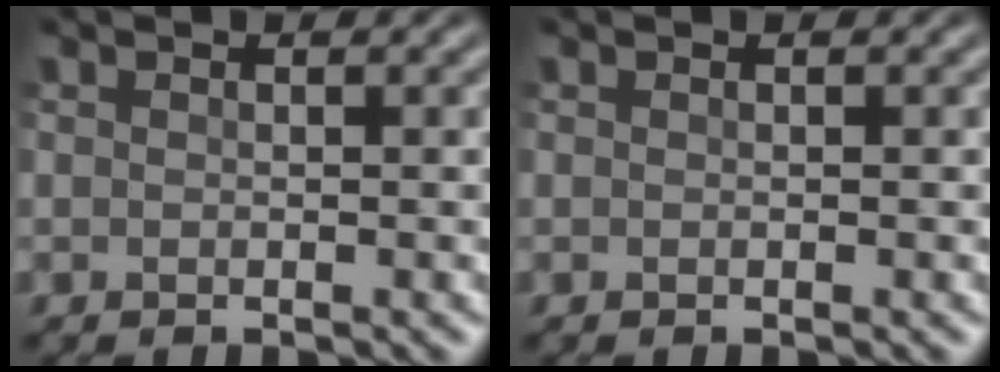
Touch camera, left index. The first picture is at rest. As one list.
[{"total": 0.0}]